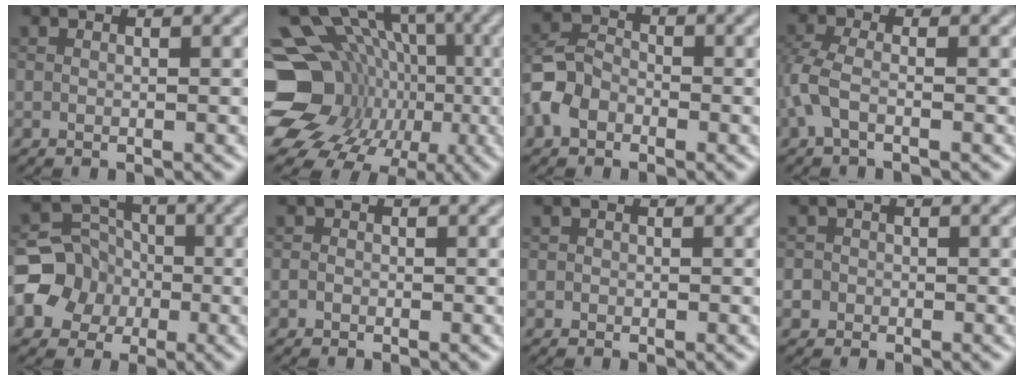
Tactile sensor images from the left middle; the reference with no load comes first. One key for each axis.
{"total": 17.4, "fx": -3.6, "fy": 14.6, "fz": 8.7, "tx": -0.154, "ty": 0.013, "tz": -0.064}
{"total": 3.9, "fx": -1.9, "fy": 2.9, "fz": 1.8, "tx": -0.039, "ty": 0.006, "tz": -0.051}
{"total": 2.7, "fx": -1.1, "fy": 1.1, "fz": 2.3, "tx": -0.062, "ty": 0.001, "tz": -0.033}
{"total": 6.0, "fx": -1.7, "fy": 5.3, "fz": 2.1, "tx": -0.023, "ty": 0.005, "tz": -0.050}
{"total": 0.7, "fx": -0.3, "fy": 0.5, "fz": 0.2, "tx": -0.002, "ty": -0.002, "tz": -0.008}
{"total": 0.5, "fx": -0.1, "fy": 0.5, "fz": 0.0, "tx": 0.004, "ty": -0.005, "tz": -0.002}
{"total": 2.5, "fx": -0.9, "fy": 2.2, "fz": 0.5, "tx": 0.003, "ty": 0.008, "tz": -0.029}